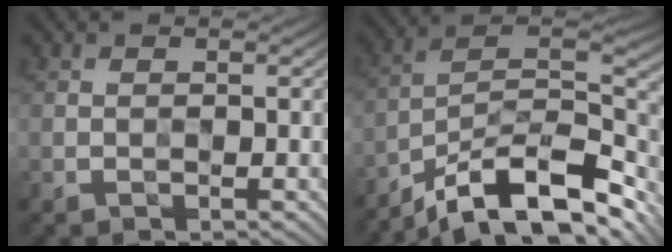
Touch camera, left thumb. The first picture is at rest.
{"total": 16.0, "force": [-11.5, 4.5, 10.2], "torque": [-0.208, 0.001, -0.194]}